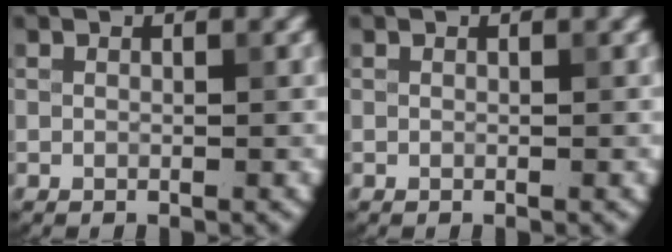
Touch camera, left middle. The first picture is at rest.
{"total": 0.0}